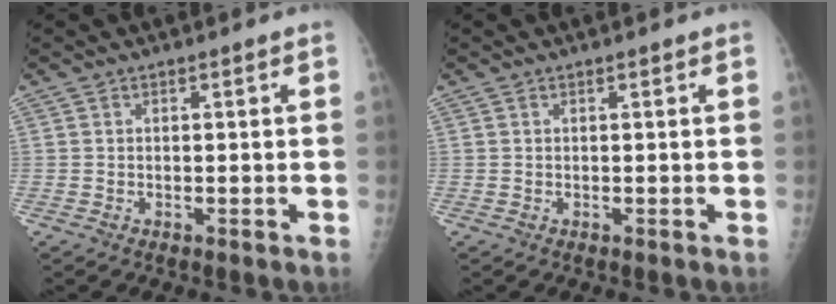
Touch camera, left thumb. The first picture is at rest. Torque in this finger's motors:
{"motor_torque": [-0.02, 0.02, -0.02, 0.03, 0.00]}